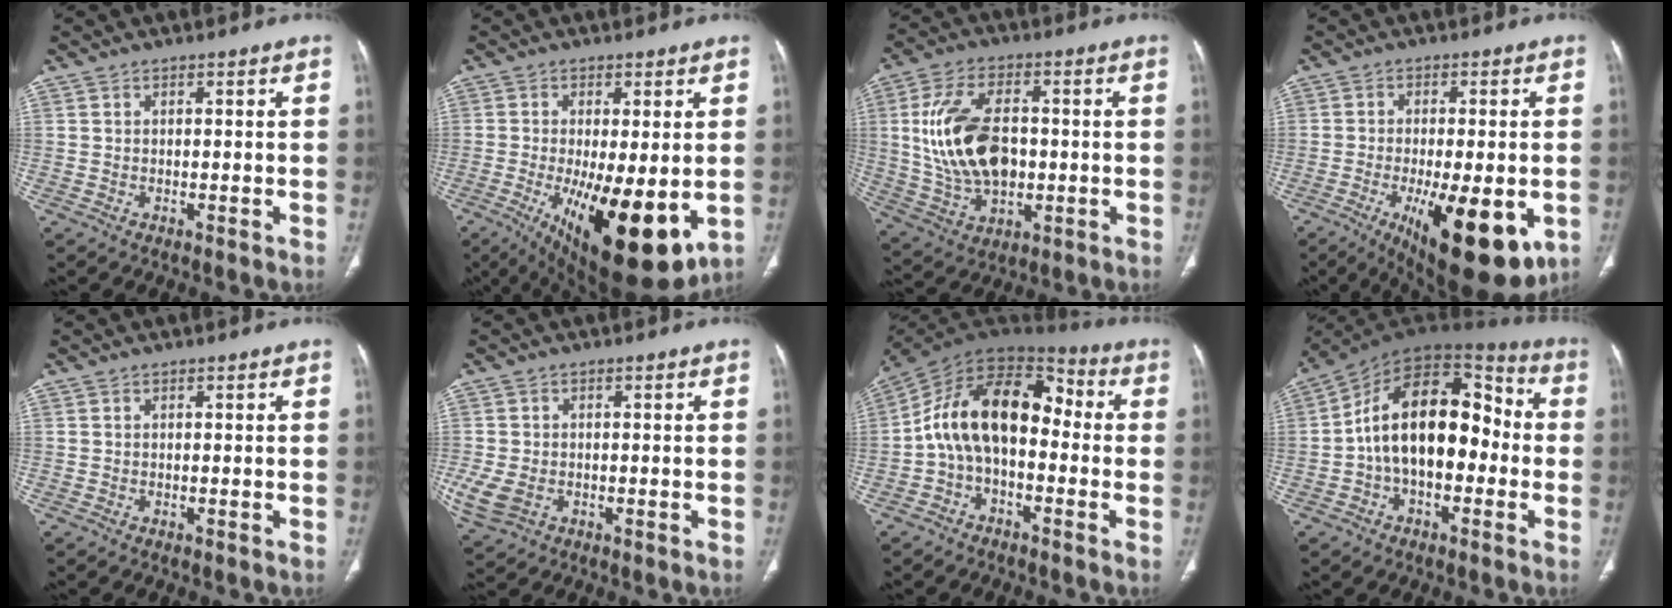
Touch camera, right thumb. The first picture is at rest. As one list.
[{"total": 18.3, "force": [-4.5, 6.5, 16.5], "torque": [-0.238, -0.033, -0.046]}, {"total": 17.0, "force": [0.5, 10.3, 13.5], "torque": [-0.244, 0.005, 0.021]}, {"total": 18.0, "force": [-6.1, 6.6, 15.6], "torque": [-0.203, -0.017, -0.073]}, {"total": 0.0}, {"total": 6.1, "force": [-1.4, 4.4, 4.0], "torque": [-0.096, -0.001, -0.017]}, {"total": 16.4, "force": [-1.1, 10.0, 13.0], "torque": [-0.200, 0.061, -0.032]}, {"total": 19.3, "force": [-1.4, 11.5, 15.5], "torque": [-0.228, 0.060, -0.033]}]